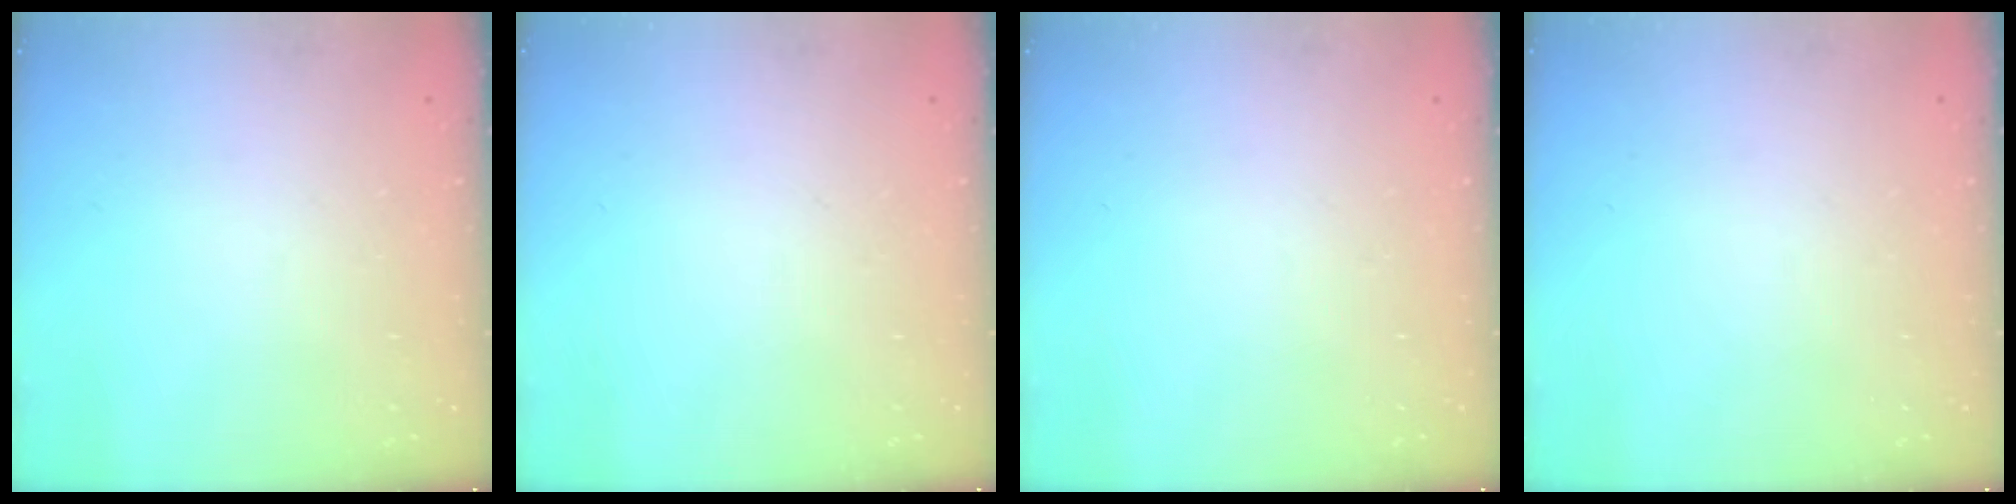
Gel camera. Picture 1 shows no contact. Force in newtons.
{"total": 0.0}
{"total": 0.0}
{"total": 0.0}